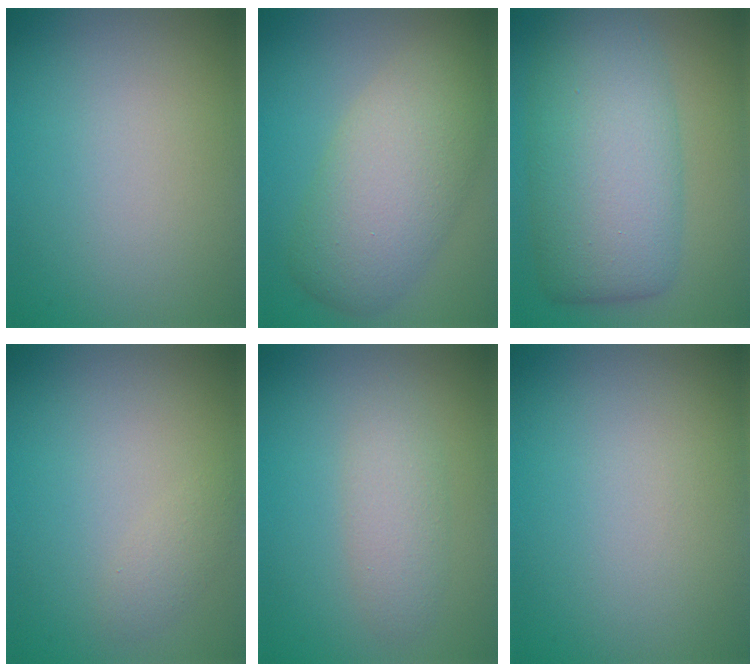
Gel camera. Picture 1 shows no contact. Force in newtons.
{"total": 7.4, "press": 7.4, "slide": 0.6}
{"total": 9.8, "press": 9.8, "slide": 0.1}
{"total": 1.1, "press": 1.1, "slide": 0.1}
{"total": 2.6, "press": 2.6, "slide": 0.0}
{"total": 0.0}